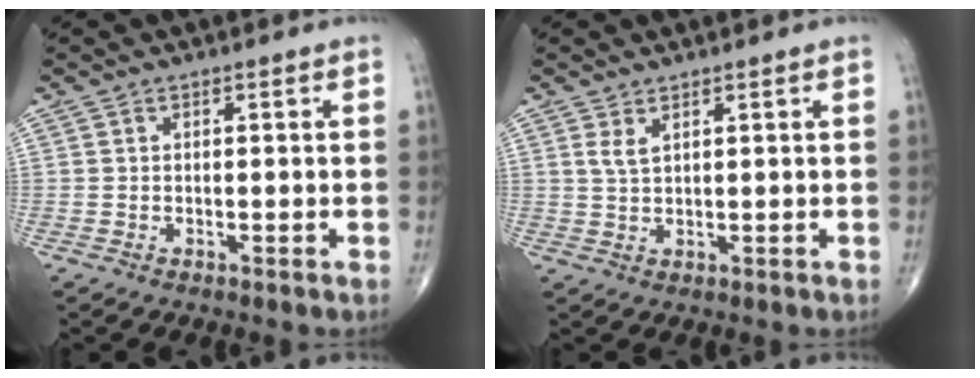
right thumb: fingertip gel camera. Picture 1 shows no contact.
{"total": 2.2, "force": [1.3, 0.7, 1.7], "torque": [-0.038, -0.004, 0.032]}